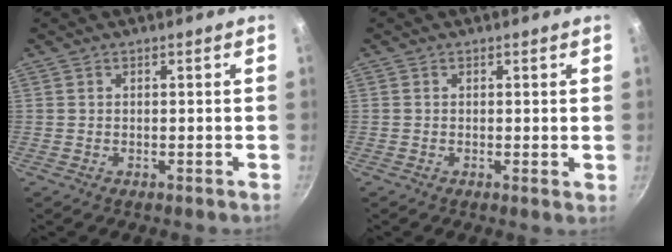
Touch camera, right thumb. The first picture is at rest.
{"total": 0.8, "force": [0.2, 0.1, 0.7], "torque": [-0.011, -0.006, 0.001]}